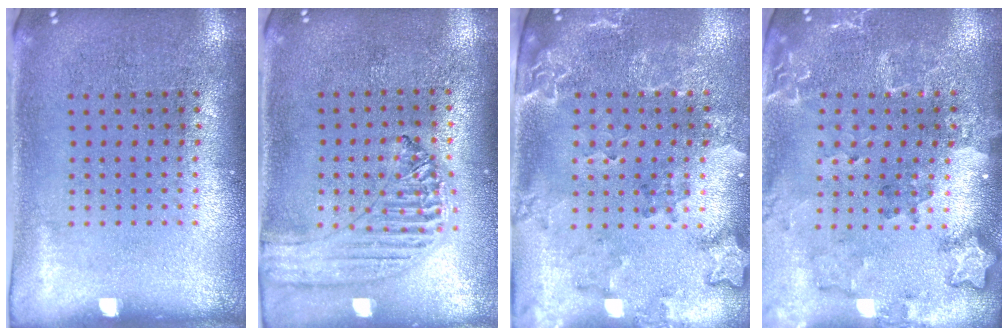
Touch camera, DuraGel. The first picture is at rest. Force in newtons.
{"total": 1.2, "press": 1.2, "slide": 0.1}
{"total": 2.0, "press": 1.9, "slide": 0.7}
{"total": 1.8, "press": 1.7, "slide": 0.4}